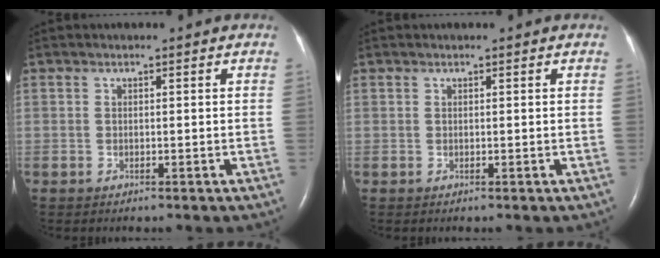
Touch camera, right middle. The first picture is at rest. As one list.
[{"total": 0.0}]